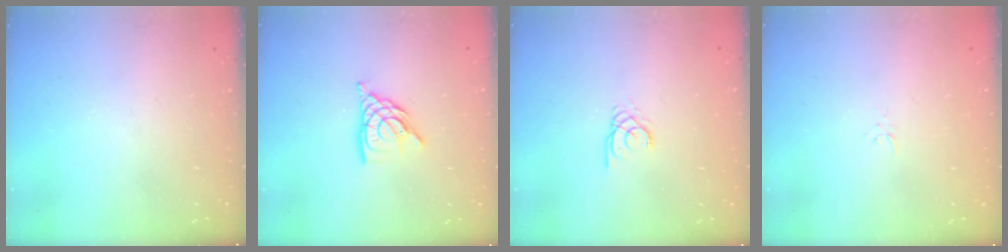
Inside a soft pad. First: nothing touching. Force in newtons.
{"total": 9.4, "press": 9.3, "slide": 1.1}
{"total": 2.1, "press": 2.1, "slide": 0.2}
{"total": 2.3, "press": 2.3, "slide": 0.3}